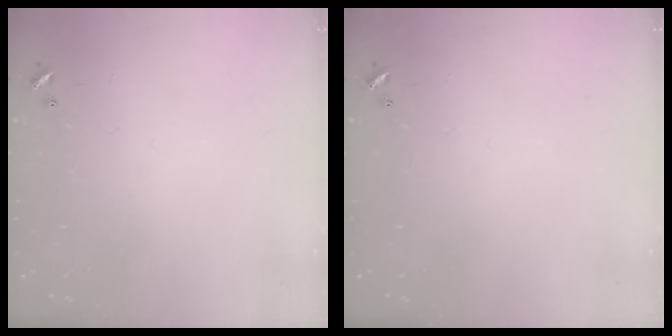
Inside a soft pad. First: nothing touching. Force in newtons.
{"total": 0.0}